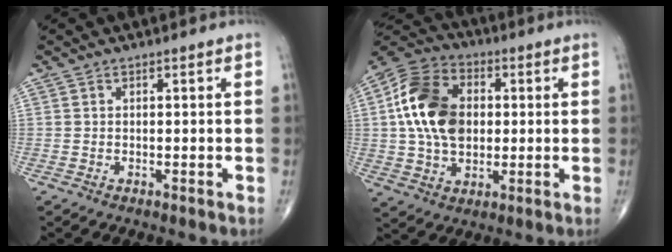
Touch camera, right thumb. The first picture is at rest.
{"total": 16.1, "force": [1.7, 11.1, 11.5], "torque": [-0.198, 0.015, 0.024]}